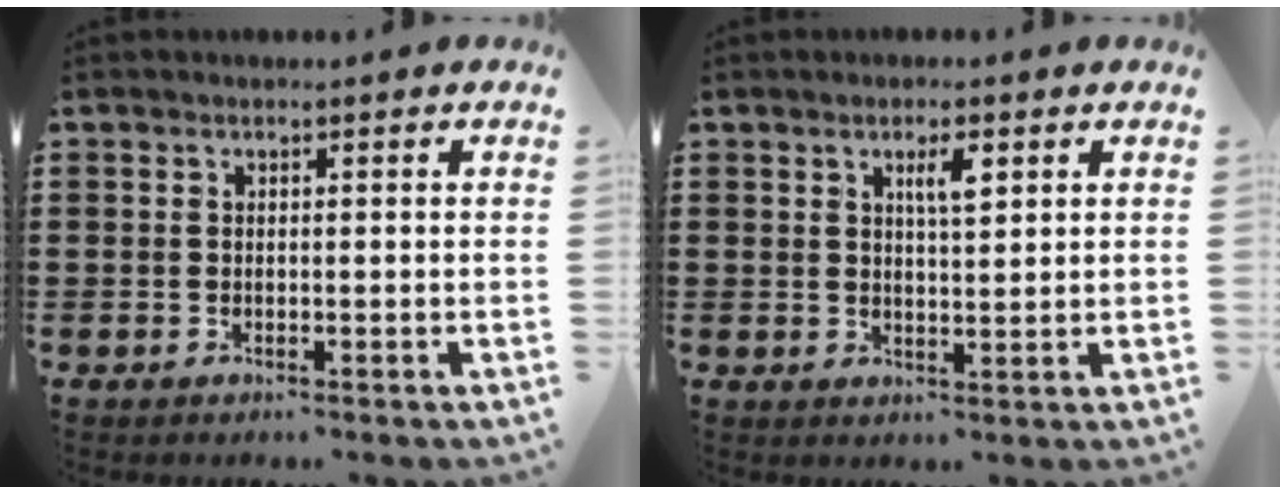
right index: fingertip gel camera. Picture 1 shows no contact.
{"total": 3.2, "force": [1.5, 0.8, 2.7], "torque": [-0.048, 0.003, 0.022]}